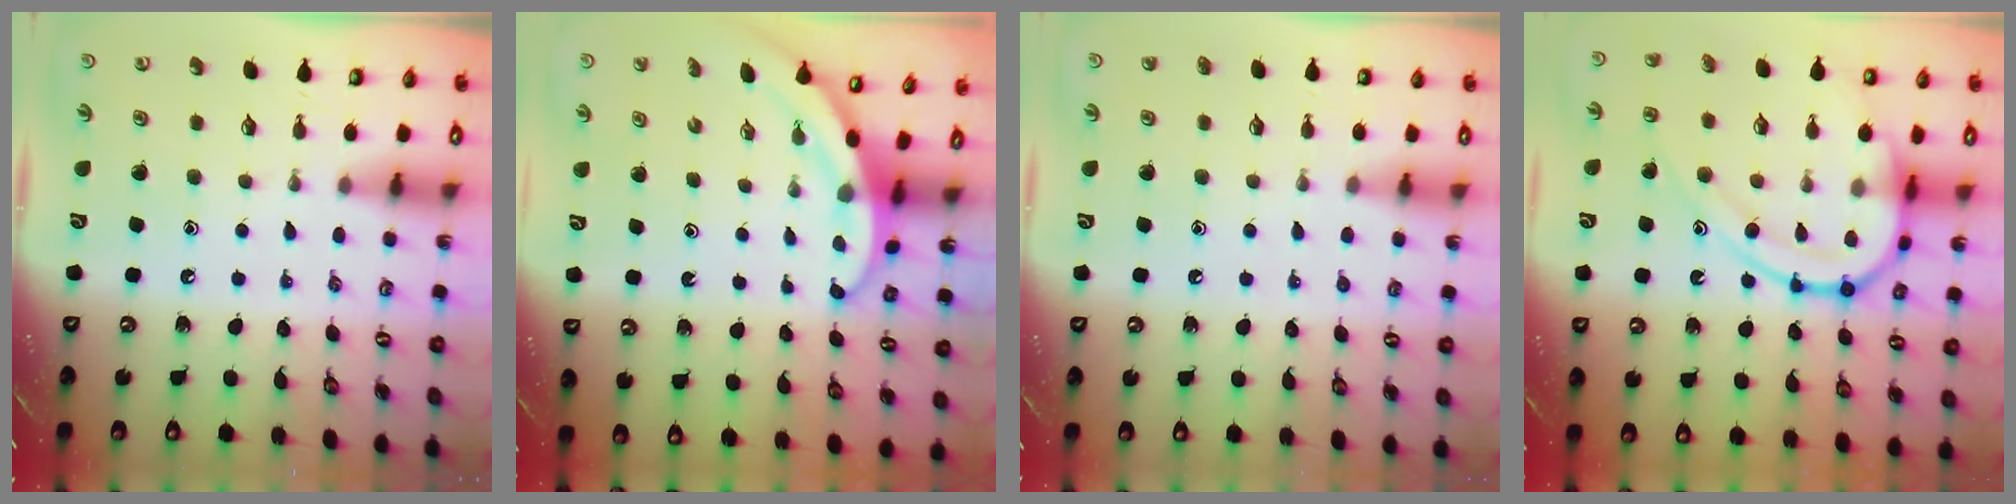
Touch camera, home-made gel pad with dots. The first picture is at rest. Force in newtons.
{"total": 3.0, "press": 3.0, "slide": 0.2}
{"total": 0.8, "press": 0.8, "slide": 0.1}
{"total": 16.1, "press": 16.0, "slide": 1.3}